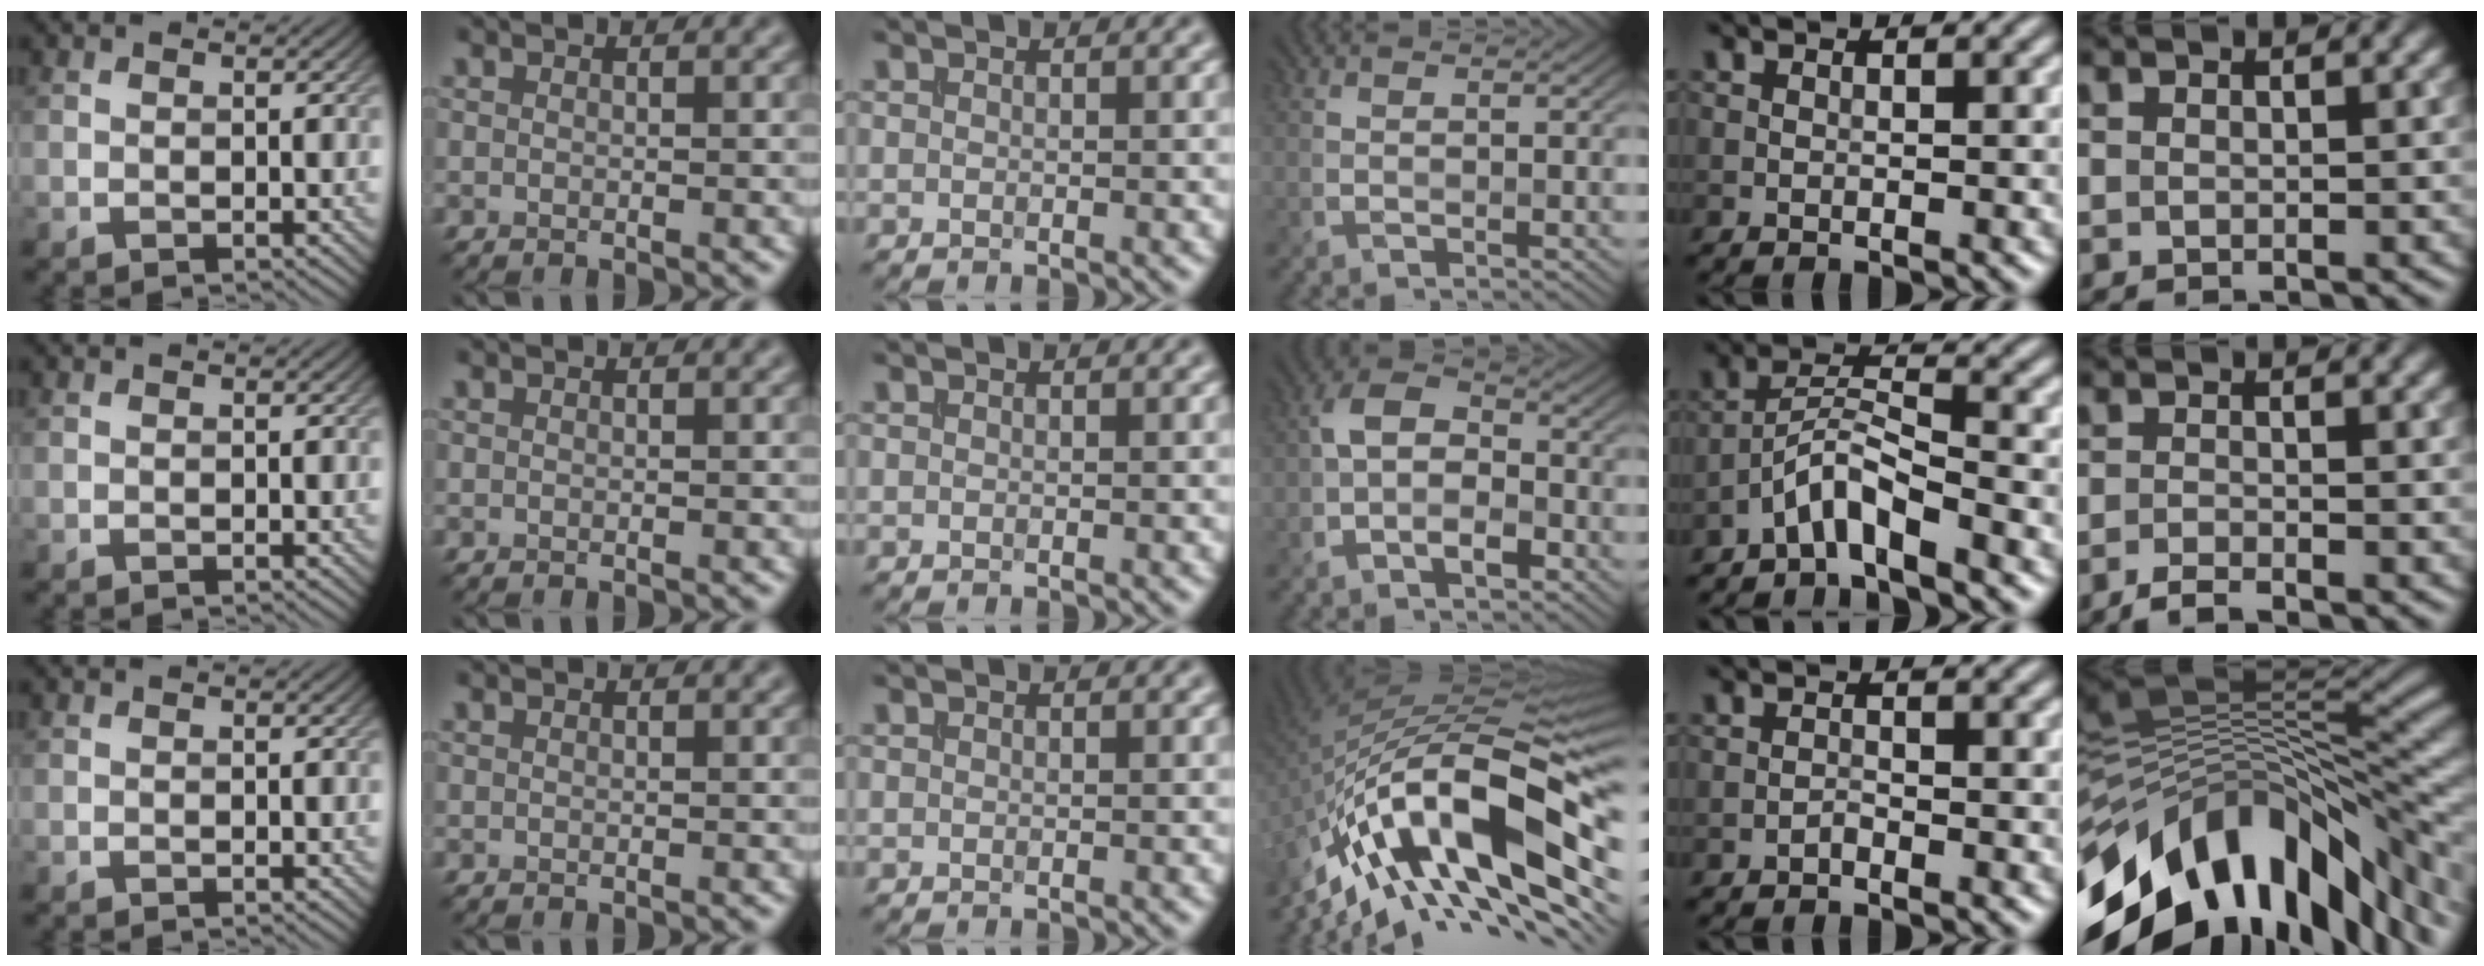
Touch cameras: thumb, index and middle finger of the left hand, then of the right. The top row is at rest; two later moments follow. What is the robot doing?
{"motion": "insert", "object": "file holder"}